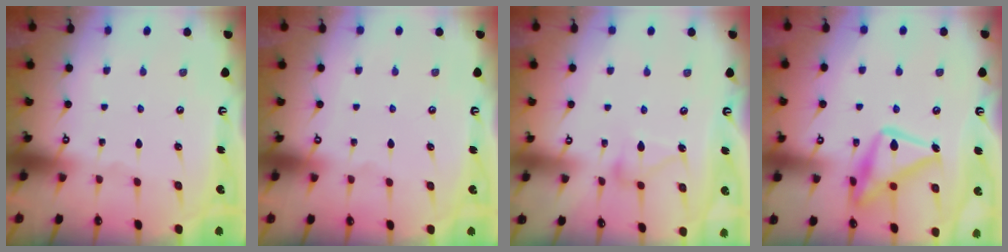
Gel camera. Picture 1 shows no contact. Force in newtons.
{"total": 3.9, "press": 3.9, "slide": 0.1}
{"total": 9.5, "press": 9.4, "slide": 0.5}
{"total": 17.8, "press": 17.7, "slide": 1.1}